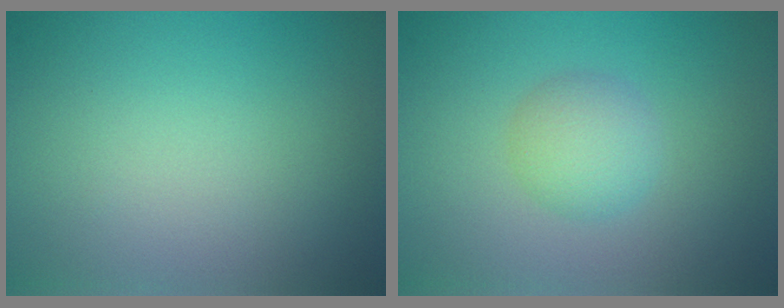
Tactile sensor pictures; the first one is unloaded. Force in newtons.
{"total": 2.5, "press": 2.5, "slide": 0.1}